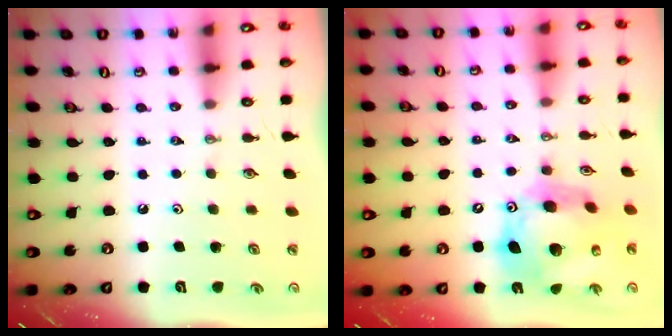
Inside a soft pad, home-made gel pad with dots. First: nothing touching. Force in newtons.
{"total": 18.4, "press": 18.3, "slide": 1.9}